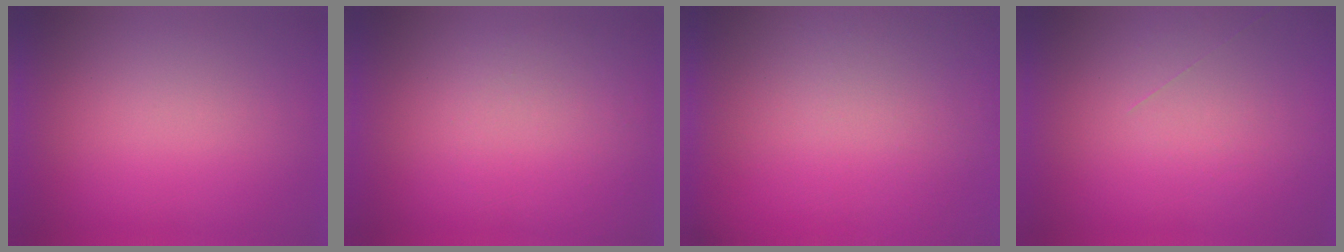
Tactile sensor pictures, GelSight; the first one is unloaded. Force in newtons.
{"total": 1.0}
{"total": 5.0}
{"total": 1.2}